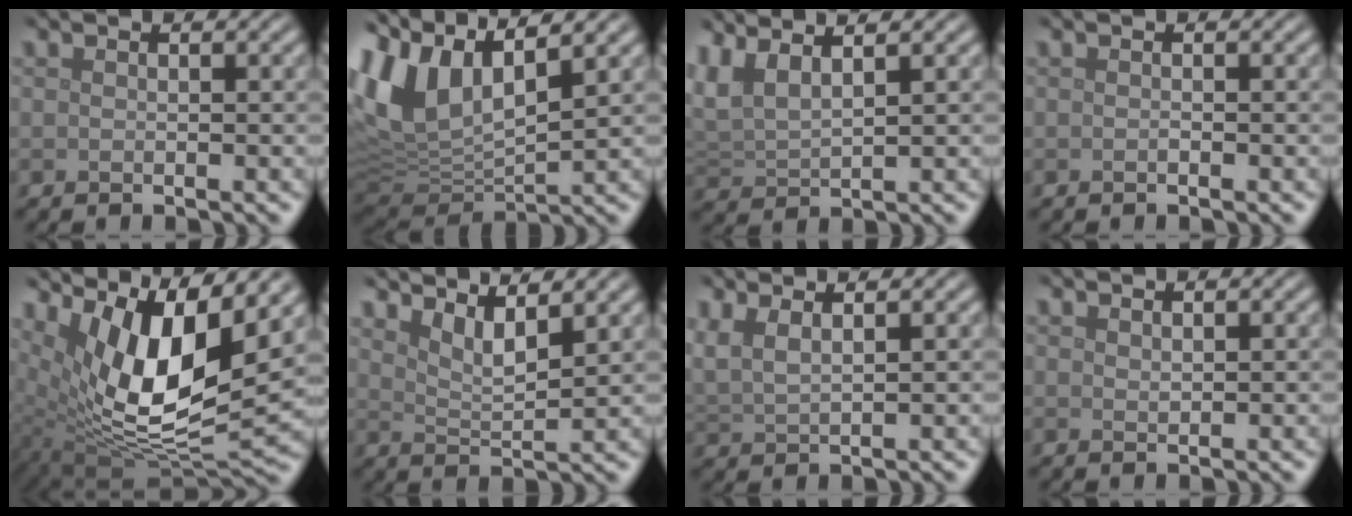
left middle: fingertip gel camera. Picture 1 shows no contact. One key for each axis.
{"total": 9.0, "fx": 4.3, "fy": 4.4, "fz": 6.5, "tx": -0.158, "ty": 0.010, "tz": 0.084}
{"total": 3.1, "fx": 2.2, "fy": 0.8, "fz": 2.1, "tx": -0.054, "ty": 0.011, "tz": 0.048}
{"total": 0.0}
{"total": 11.6, "fx": 5.1, "fy": 4.1, "fz": 9.6, "tx": -0.172, "ty": -0.005, "tz": 0.097}
{"total": 3.1, "fx": 2.4, "fy": 0.6, "fz": 1.9, "tx": -0.034, "ty": -0.009, "tz": 0.046}
{"total": 3.1, "fx": 2.0, "fy": 1.0, "fz": 2.1, "tx": -0.053, "ty": 0.007, "tz": 0.043}
{"total": 0.5, "fx": 0.4, "fy": 0.2, "fz": 0.2, "tx": -0.007, "ty": -0.001, "tz": 0.010}